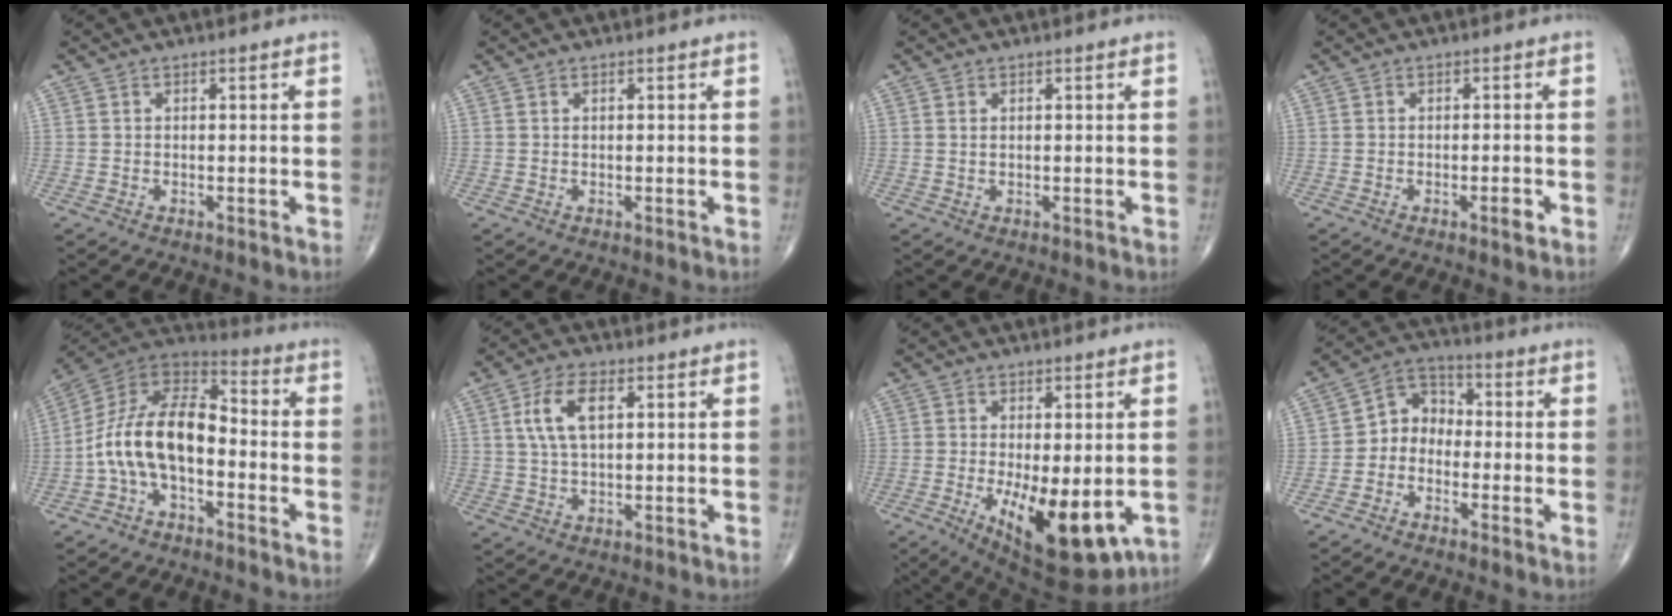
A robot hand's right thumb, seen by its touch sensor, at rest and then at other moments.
{"total": 0.0}
{"total": 0.6, "force": [0.3, 0.3, 0.4], "torque": [-0.008, 0.001, 0.007]}
{"total": 1.9, "force": [-0.9, 0.5, 1.6], "torque": [-0.020, 0.000, -0.014]}
{"total": 15.0, "force": [-3.5, 8.2, 12.0], "torque": [-0.211, 0.062, -0.074]}
{"total": 7.5, "force": [2.2, 3.7, 6.2], "torque": [-0.123, 0.003, 0.045]}
{"total": 14.4, "force": [-3.6, 5.7, 12.7], "torque": [-0.188, -0.025, -0.035]}
{"total": 6.7, "force": [-1.6, 5.5, 3.4], "torque": [-0.026, 0.034, -0.050]}